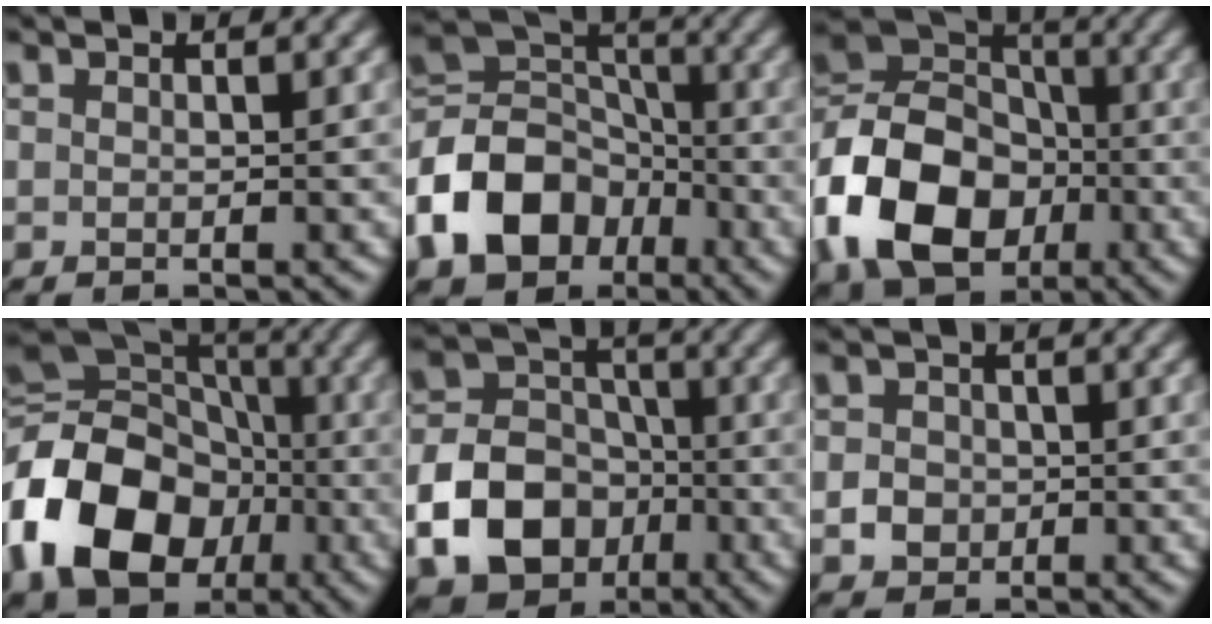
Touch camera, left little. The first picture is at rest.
{"total": 10.9, "force": [-4.8, 7.9, 5.8], "torque": [-0.128, 0.003, -0.102]}
{"total": 12.3, "force": [-4.2, 8.9, 7.4], "torque": [-0.158, 0.004, -0.092]}
{"total": 16.4, "force": [-5.2, 12.3, 9.4], "torque": [-0.217, -0.005, -0.107]}
{"total": 11.0, "force": [-4.3, 8.6, 5.3], "torque": [-0.105, -0.024, -0.094]}
{"total": 2.1, "force": [-0.5, 1.9, 0.7], "torque": [0.005, 0.000, -0.015]}